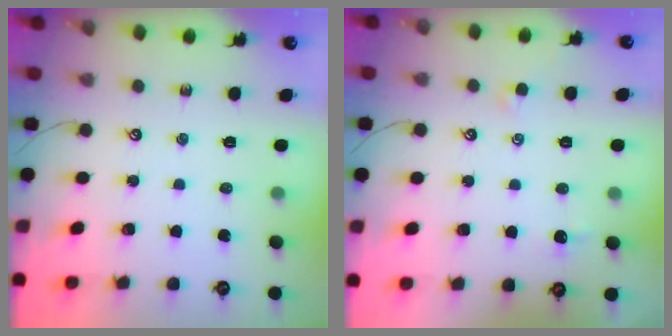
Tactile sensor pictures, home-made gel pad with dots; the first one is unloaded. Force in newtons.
{"total": 0.6, "press": 0.4, "slide": 0.4}